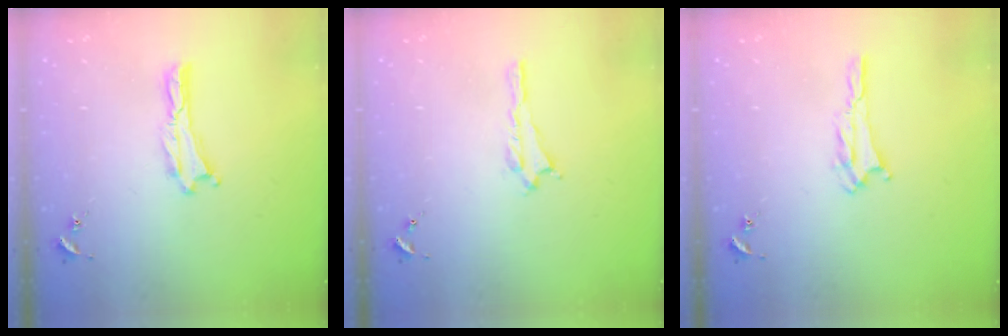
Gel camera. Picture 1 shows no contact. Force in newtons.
{"total": 0.6, "press": 0.6, "slide": 0.2}
{"total": 2.3, "press": 2.2, "slide": 0.4}